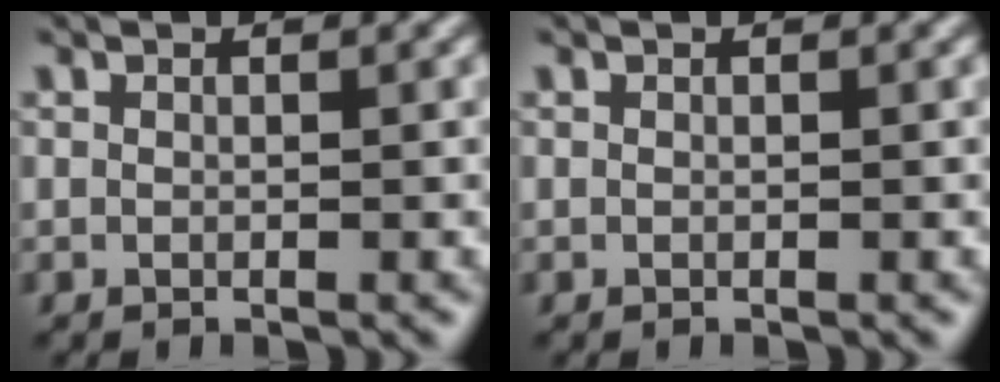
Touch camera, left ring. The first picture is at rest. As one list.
[{"total": 0.0}]